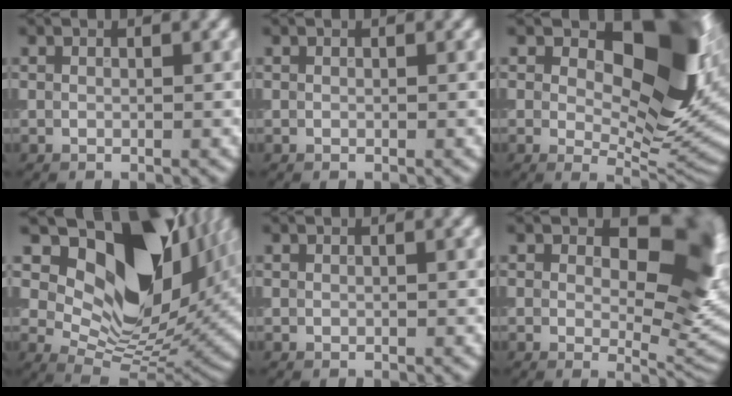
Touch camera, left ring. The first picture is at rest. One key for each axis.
{"total": 0.0}
{"total": 12.7, "fx": 3.8, "fy": 6.6, "fz": 10.2, "tx": -0.117, "ty": -0.003, "tz": 0.057}
{"total": 15.3, "fx": 6.2, "fy": 8.9, "fz": 10.8, "tx": -0.156, "ty": -0.005, "tz": 0.115}
{"total": 0.0}
{"total": 11.3, "fx": 2.8, "fy": 6.2, "fz": 9.0, "tx": -0.099, "ty": -0.006, "tz": 0.042}